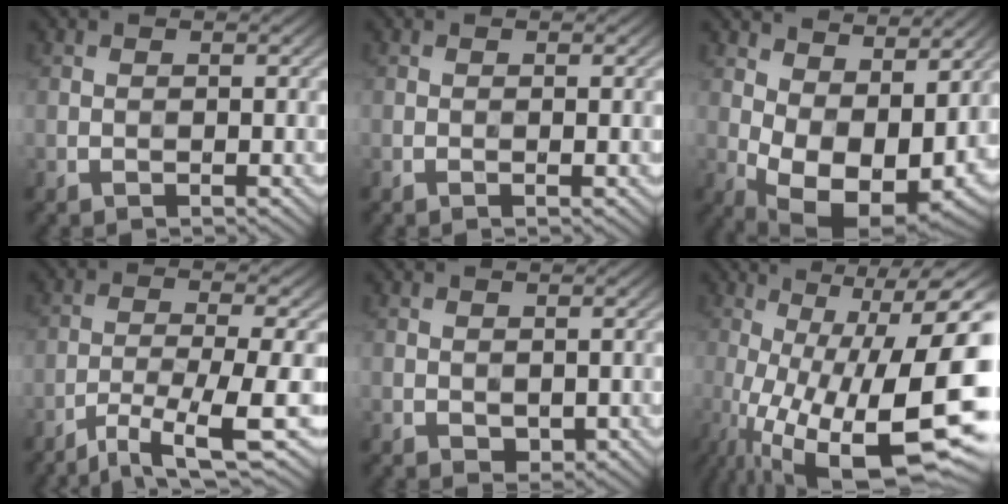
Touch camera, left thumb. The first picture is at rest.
{"total": 0.5, "force": [-0.1, 0.0, 0.5], "torque": [-0.010, -0.002, -0.004]}
{"total": 13.0, "force": [2.0, 7.5, 10.4], "torque": [-0.186, -0.022, 0.048]}
{"total": 8.7, "force": [-5.1, 1.4, 6.9], "torque": [-0.115, -0.005, -0.086]}
{"total": 1.3, "force": [0.0, 0.9, 0.9], "torque": [-0.018, -0.006, 0.004]}
{"total": 20.3, "force": [-5.9, 6.3, 18.4], "torque": [-0.261, -0.002, -0.097]}